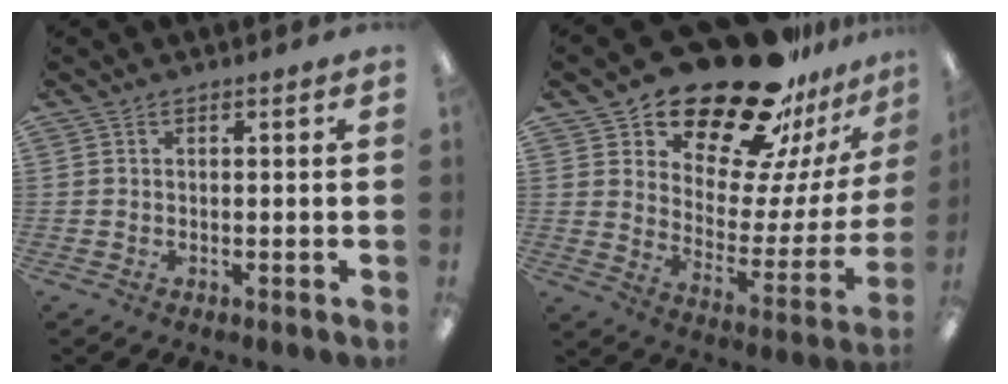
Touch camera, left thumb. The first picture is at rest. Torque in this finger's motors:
{"motor_torque": [0.38, 0.97, 1.45, -1.32, 0.07]}